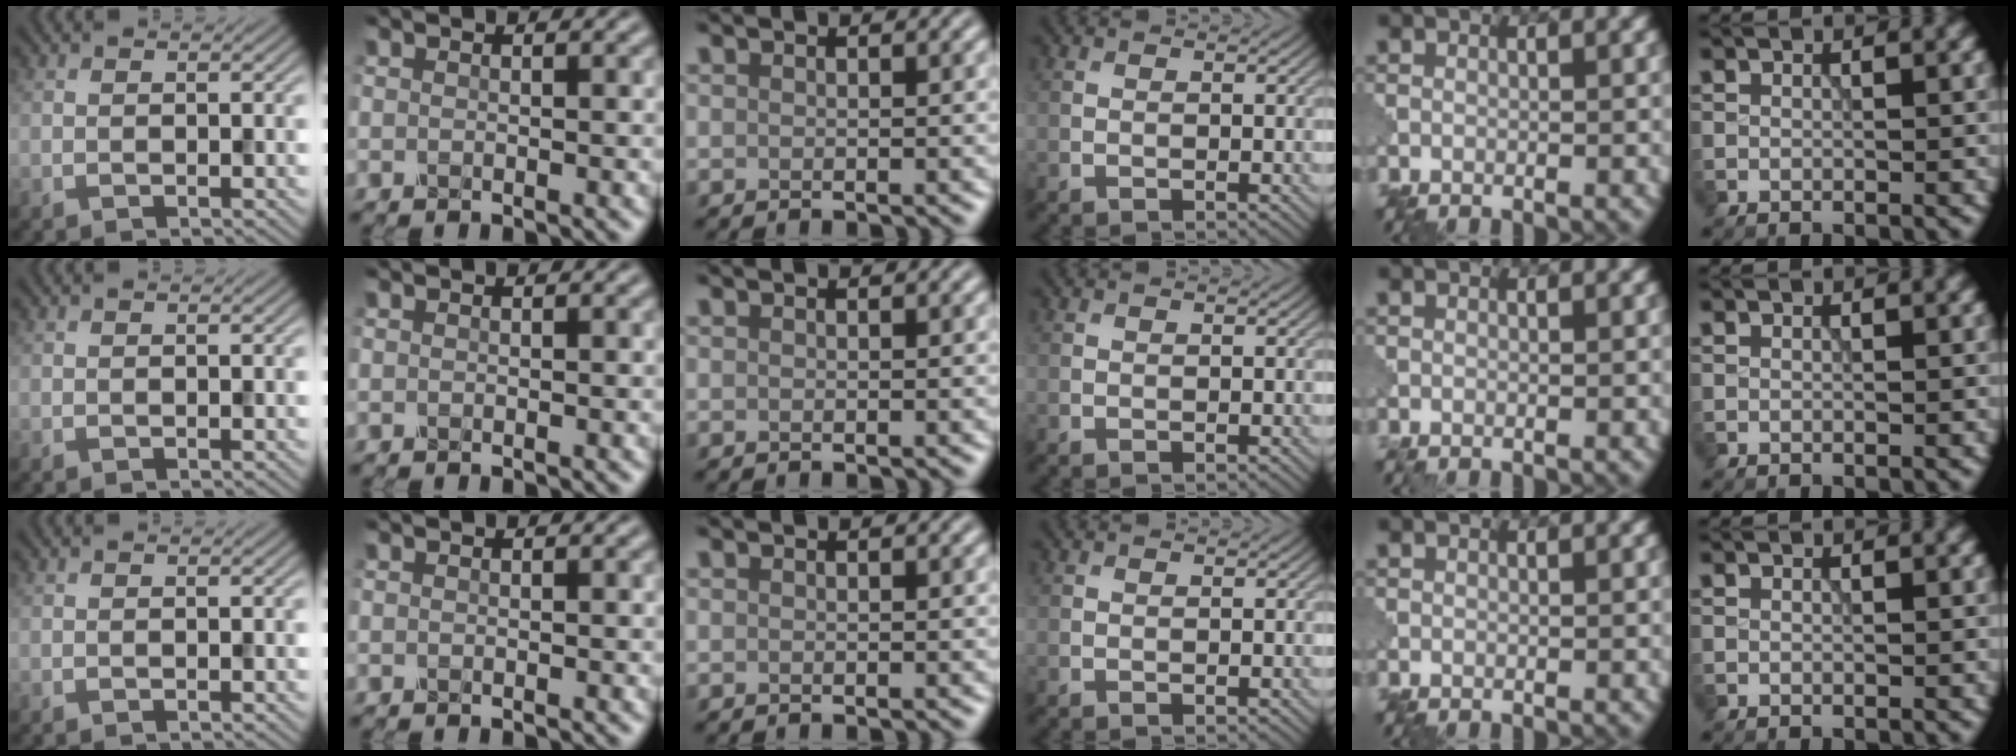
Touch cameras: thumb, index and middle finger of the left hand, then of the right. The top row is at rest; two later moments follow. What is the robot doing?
{"motion": "wrap", "object": "tissue paper"}